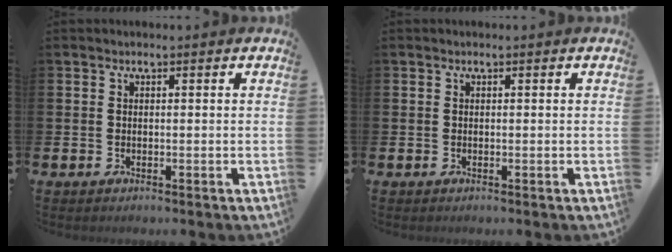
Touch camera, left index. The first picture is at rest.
{"total": 0.0}